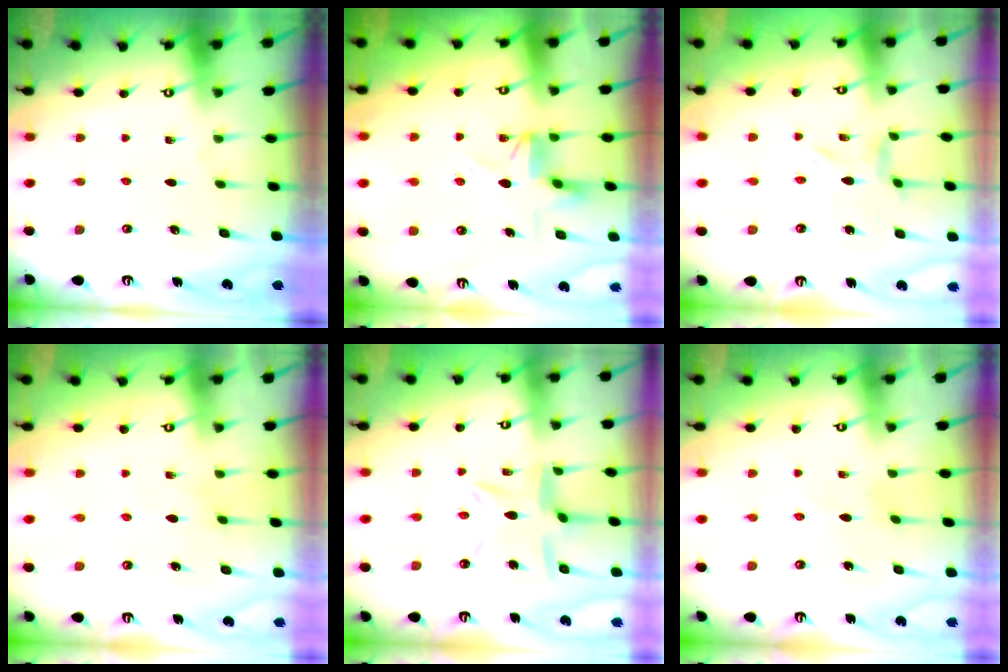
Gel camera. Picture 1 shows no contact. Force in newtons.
{"total": 4.2, "press": 3.9, "slide": 1.8}
{"total": 3.0, "press": 2.9, "slide": 0.3}
{"total": 2.3, "press": 2.3, "slide": 0.3}
{"total": 10.5, "press": 10.4, "slide": 0.9}
{"total": 1.9, "press": 1.9, "slide": 0.4}